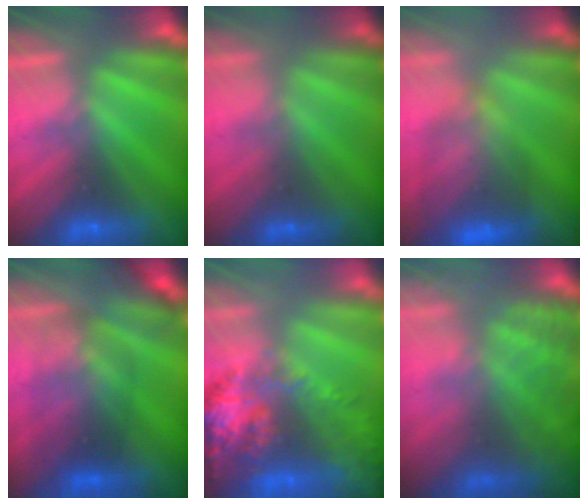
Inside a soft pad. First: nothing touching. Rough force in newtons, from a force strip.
{"total": 1.3}
{"total": 9.4}
{"total": 2.7}
{"total": 8.7}
{"total": 7.3}